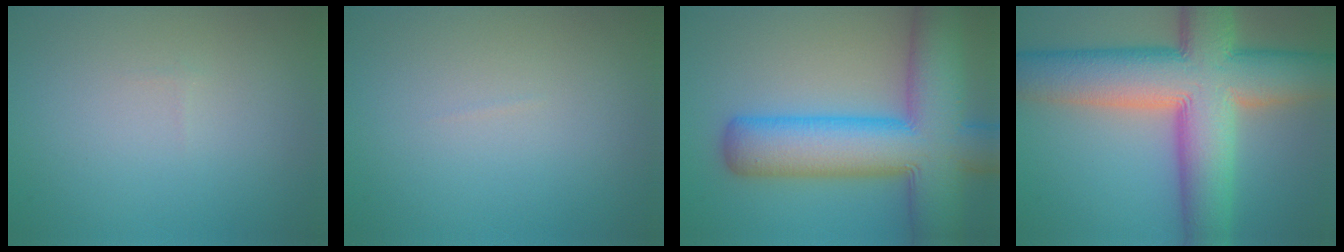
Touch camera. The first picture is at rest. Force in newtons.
{"total": 0.0}
{"total": 12.8, "press": 12.8, "slide": 0.5}
{"total": 13.7, "press": 13.7, "slide": 0.8}